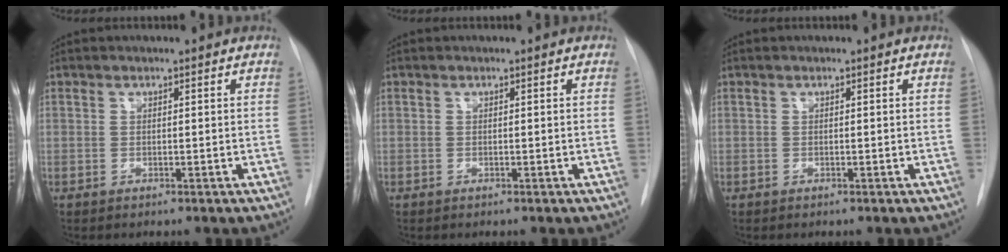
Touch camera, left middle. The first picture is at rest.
{"total": 0.0}
{"total": 0.0}